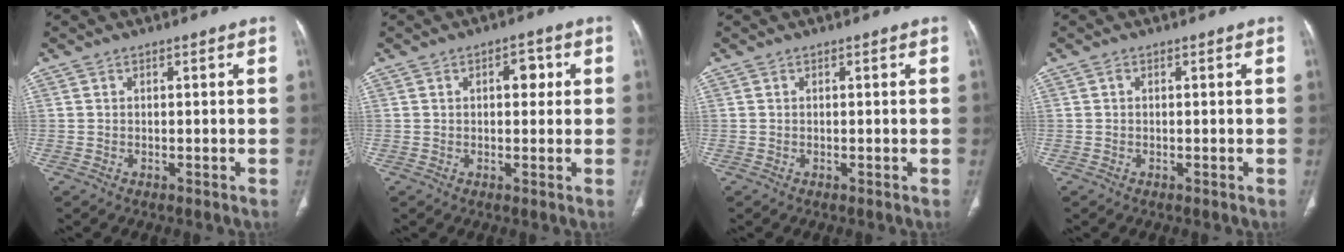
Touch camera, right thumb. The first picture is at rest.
{"total": 3.7, "force": [0.9, 2.2, 2.8], "torque": [-0.024, 0.003, 0.009]}
{"total": 0.0}
{"total": 0.0}